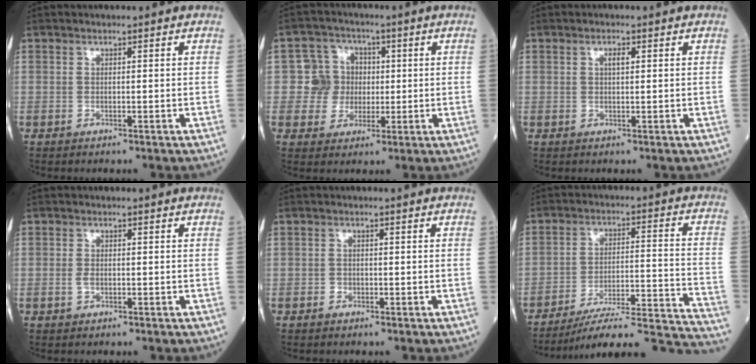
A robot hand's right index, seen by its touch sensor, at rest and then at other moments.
{"total": 6.2, "force": [0.1, 6.2, 0.6], "torque": [0.000, 0.021, 0.002]}
{"total": 1.3, "force": [0.5, 0.4, 1.2], "torque": [-0.022, 0.002, 0.006]}
{"total": 1.2, "force": [-0.4, 0.7, 0.9], "torque": [-0.019, 0.001, -0.006]}
{"total": 0.9, "force": [-0.5, 0.7, 0.2], "torque": [-0.001, 0.003, -0.011]}
{"total": 21.8, "force": [-20.5, -0.8, 7.4], "torque": [-0.056, 0.004, -0.288]}